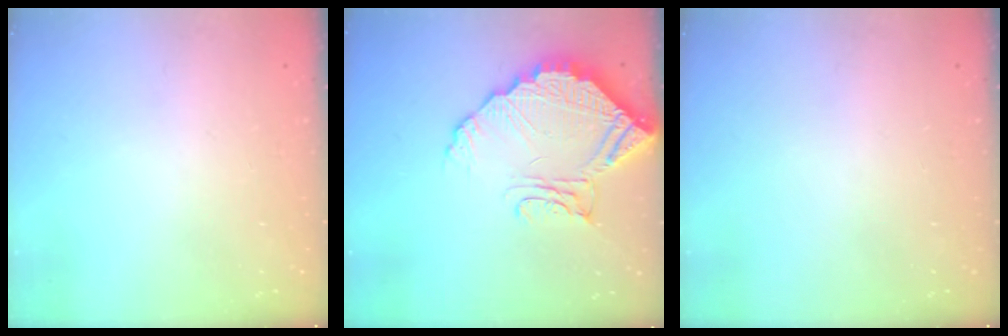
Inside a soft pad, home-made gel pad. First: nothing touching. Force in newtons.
{"total": 14.0, "press": 14.0, "slide": 1.3}
{"total": 0.0}